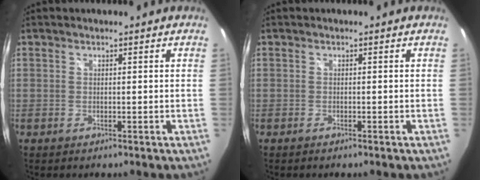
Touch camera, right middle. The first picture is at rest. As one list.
[{"total": 0.6, "force": [-0.5, 0.1, 0.3], "torque": [-0.005, -0.002, -0.011]}]